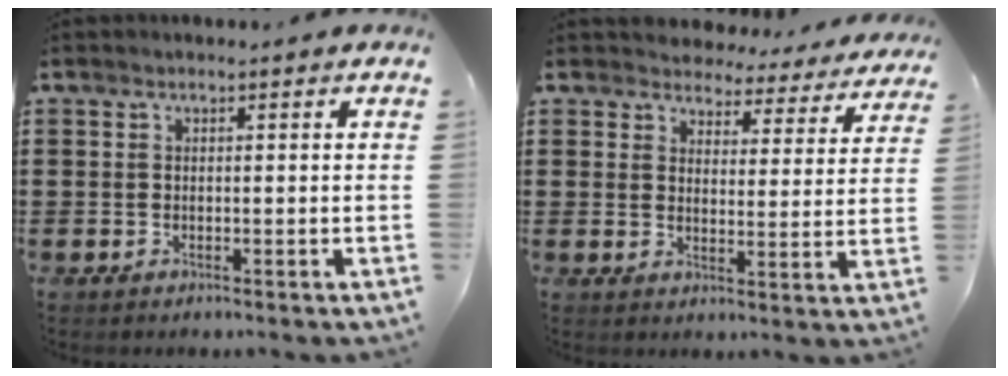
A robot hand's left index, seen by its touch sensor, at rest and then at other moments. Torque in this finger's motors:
{"motor_torque": [2.14, 0.00, 0.28, 0.00]}